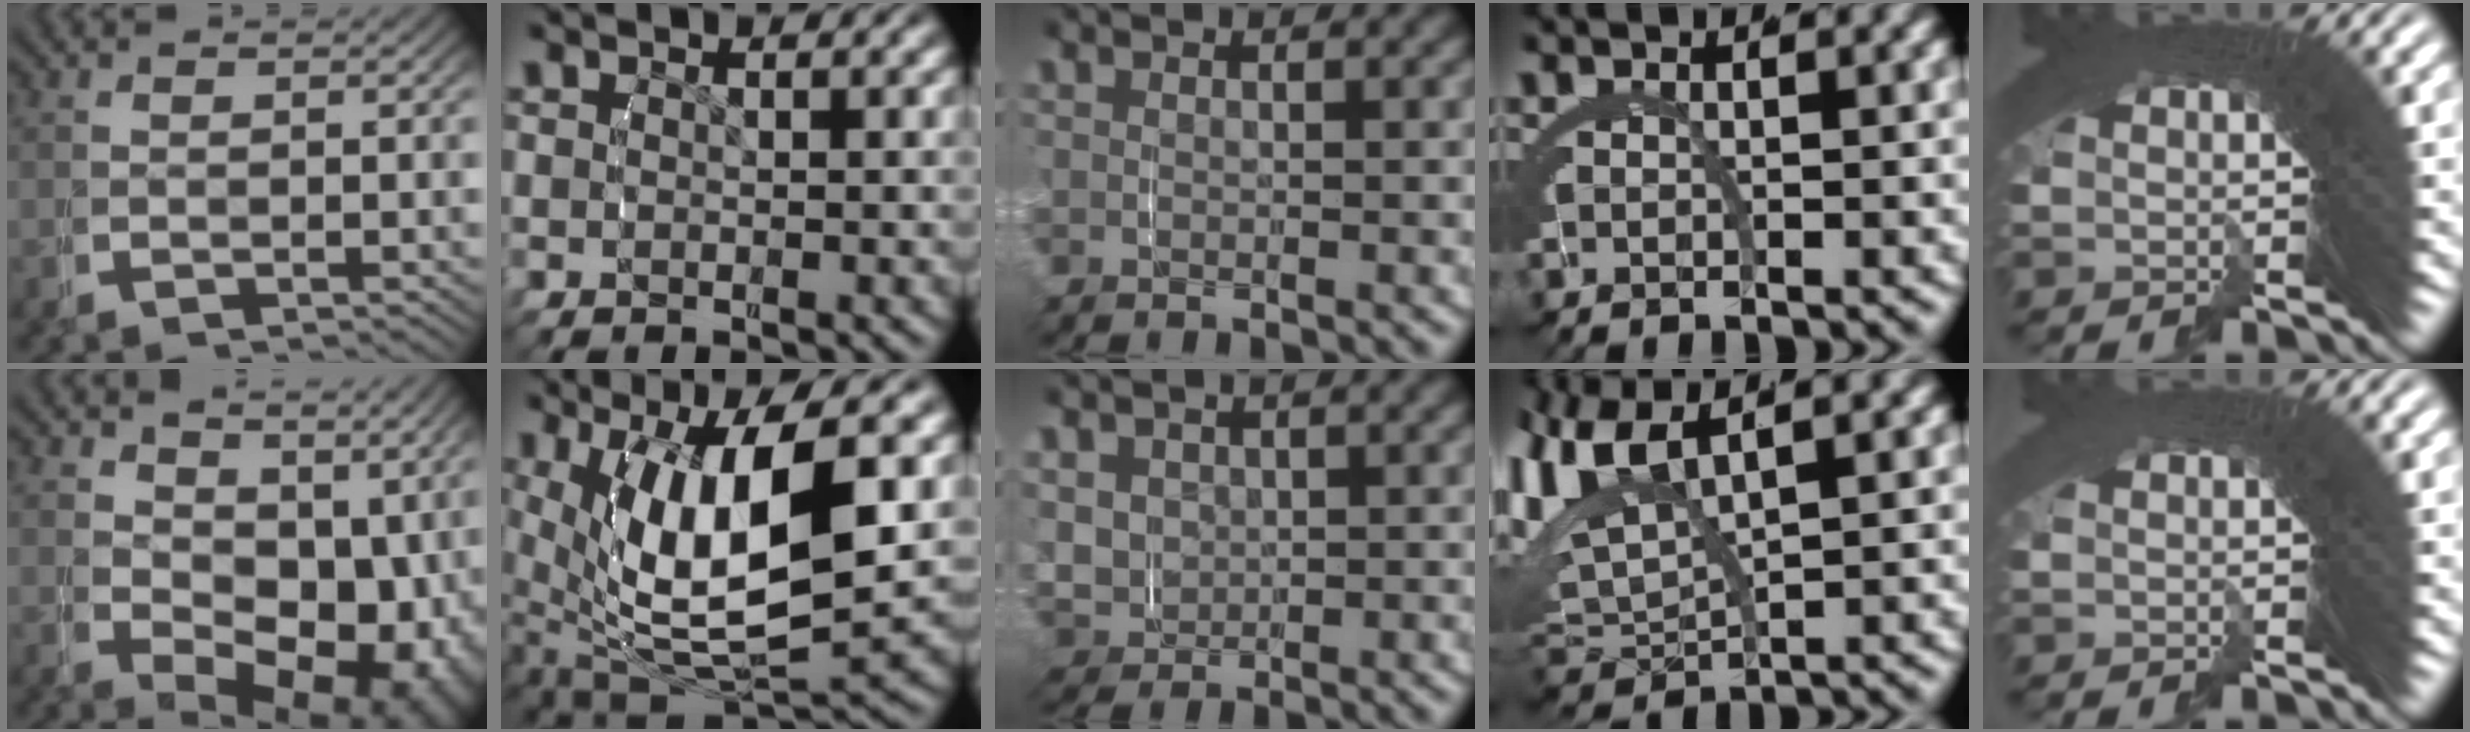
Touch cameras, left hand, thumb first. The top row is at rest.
{"thumb": {"total": 10.7, "force": [-0.7, 7.0, 8.0], "torque": [-0.114, -0.042, 0.014]}, "index": {"total": 13.8, "force": [-1.3, 7.9, 11.3], "torque": [-0.216, -0.038, 0.007]}, "middle": {"total": 5.6, "force": [0.2, 5.3, 1.8], "torque": [-0.080, -0.026, 0.010]}, "ring": {"total": 7.9, "force": [1.5, 5.7, 5.3], "torque": [-0.151, -0.019, 0.033]}, "little": {"total": 1.0, "force": [-0.3, -0.6, -0.8], "torque": [0.014, -0.001, -0.004]}}